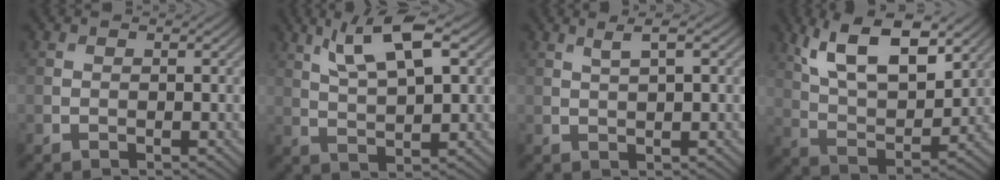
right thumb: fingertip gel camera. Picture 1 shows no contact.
{"total": 8.5, "force": [4.1, 2.3, 7.1], "torque": [-0.138, 0.009, 0.077]}
{"total": 2.3, "force": [1.0, 0.3, 2.0], "torque": [-0.038, 0.005, 0.021]}
{"total": 12.9, "force": [7.2, 5.3, 9.4], "torque": [-0.179, -0.003, 0.125]}